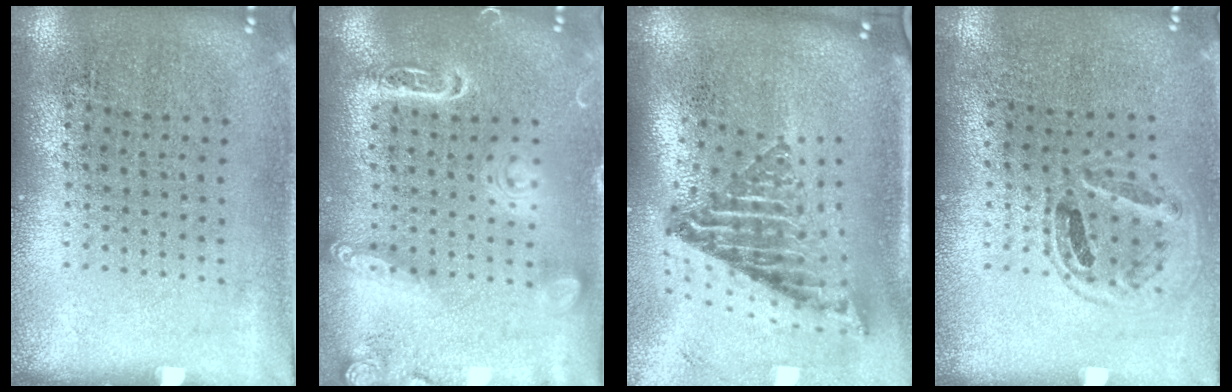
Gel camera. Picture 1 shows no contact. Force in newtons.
{"total": 3.3, "press": 3.3, "slide": 0.3}
{"total": 2.6, "press": 1.6, "slide": 2.0}
{"total": 0.9, "press": 0.8, "slide": 0.3}